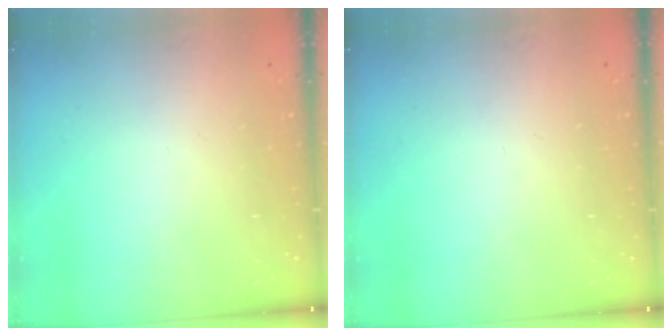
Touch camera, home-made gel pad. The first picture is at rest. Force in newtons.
{"total": 0.0}